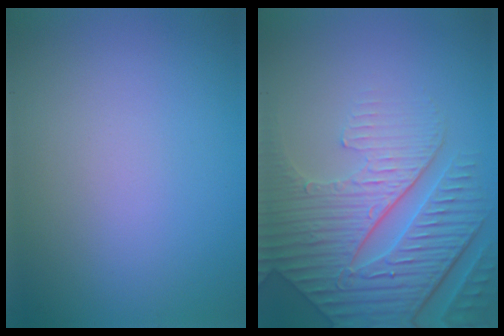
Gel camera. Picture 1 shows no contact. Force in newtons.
{"total": 7.2, "press": 5.8, "slide": 4.3}